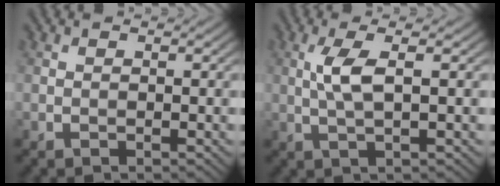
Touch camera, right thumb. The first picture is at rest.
{"total": 4.0, "force": [0.8, 0.8, 3.9], "torque": [-0.085, 0.005, 0.015]}